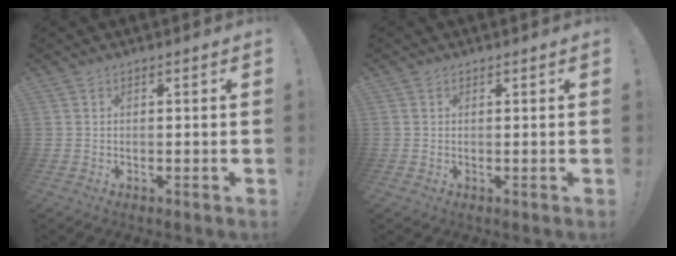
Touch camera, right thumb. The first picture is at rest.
{"total": 0.6, "force": [0.4, 0.4, 0.0], "torque": [0.000, 0.001, 0.007]}